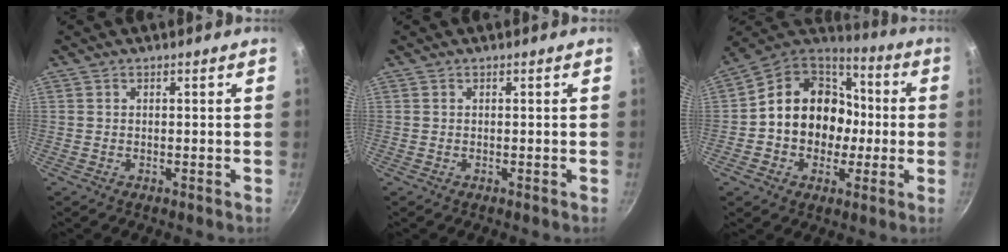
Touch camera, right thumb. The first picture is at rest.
{"total": 0.0}
{"total": 18.0, "force": [-0.6, 15.0, 10.0], "torque": [-0.129, 0.045, -0.016]}